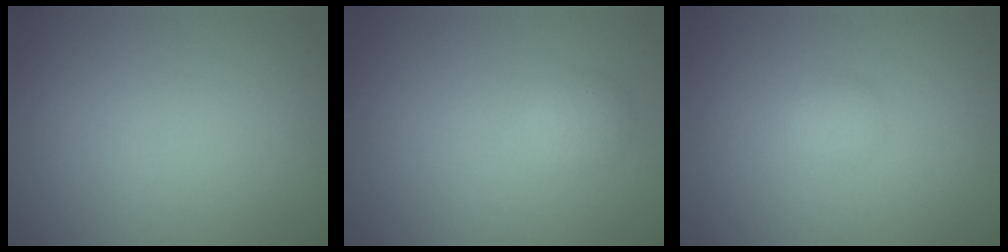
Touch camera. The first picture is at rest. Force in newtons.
{"total": 1.3, "press": 1.3, "slide": 0.1}
{"total": 1.0, "press": 1.0, "slide": 0.0}